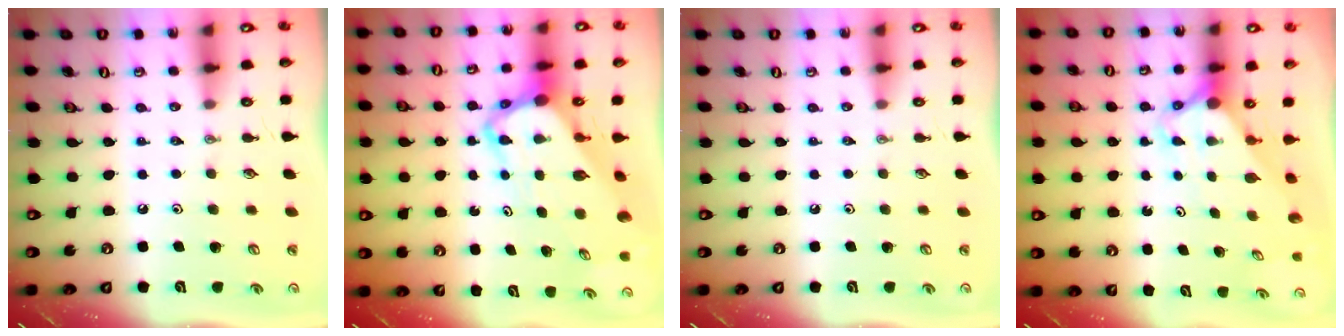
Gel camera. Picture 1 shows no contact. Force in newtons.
{"total": 6.7, "press": 6.7, "slide": 0.4}
{"total": 0.0}
{"total": 3.0, "press": 3.0, "slide": 0.3}